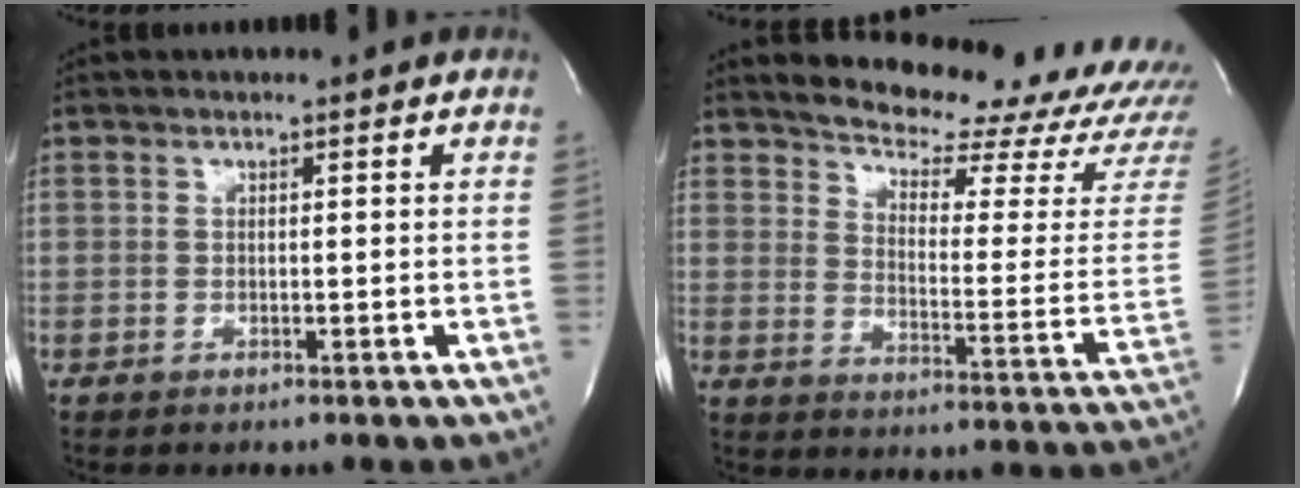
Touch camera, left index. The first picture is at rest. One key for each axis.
{"total": 23.6, "fx": 22.0, "fy": 3.9, "fz": 7.6, "tx": -0.109, "ty": -0.110, "tz": 0.259}